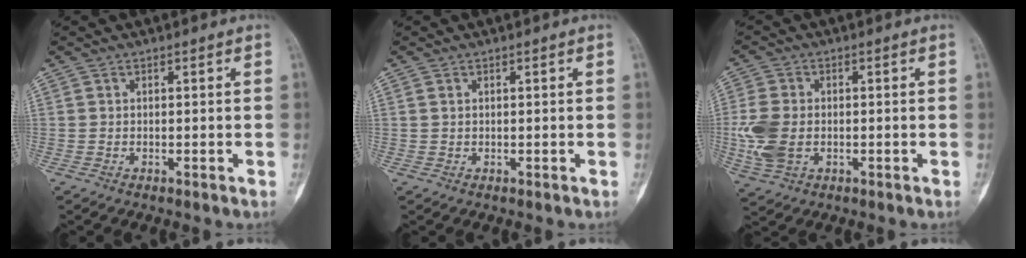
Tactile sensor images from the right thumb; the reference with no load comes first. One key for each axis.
{"total": 0.5, "fx": 0.3, "fy": 0.3, "fz": 0.3, "tx": -0.006, "ty": 0.002, "tz": 0.005}
{"total": 8.2, "fx": -1.0, "fy": 5.5, "fz": 6.0, "tx": -0.143, "ty": -0.001, "tz": -0.017}